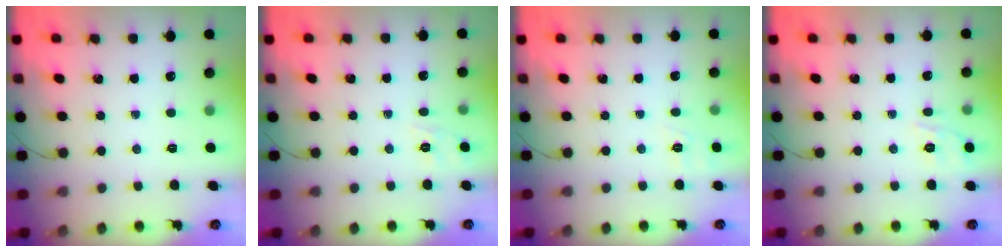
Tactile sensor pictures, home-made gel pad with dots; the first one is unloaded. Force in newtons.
{"total": 2.0, "press": 0.8, "slide": 1.9}
{"total": 7.6, "press": 7.4, "slide": 1.9}
{"total": 7.7, "press": 7.5, "slide": 1.6}